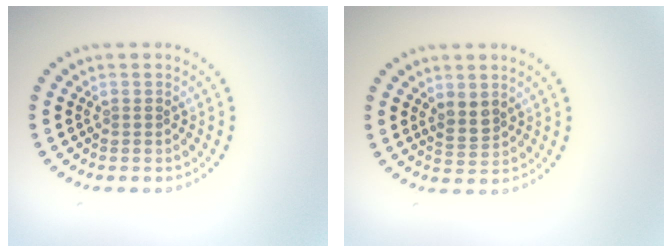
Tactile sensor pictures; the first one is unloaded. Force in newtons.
{"total": 1.8, "press": 1.6, "slide": 0.7}